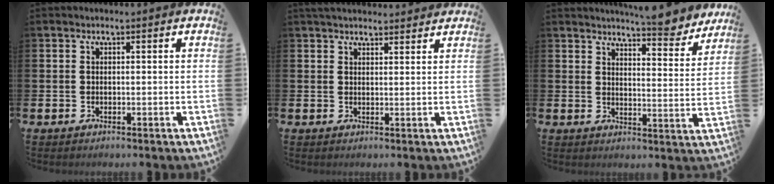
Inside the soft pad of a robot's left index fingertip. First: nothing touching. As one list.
[{"total": 3.0, "force": [2.9, 0.7, 0.4], "torque": [-0.003, -0.015, 0.051]}, {"total": 7.0, "force": [6.8, 0.5, 1.7], "torque": [-0.023, -0.049, 0.118]}]